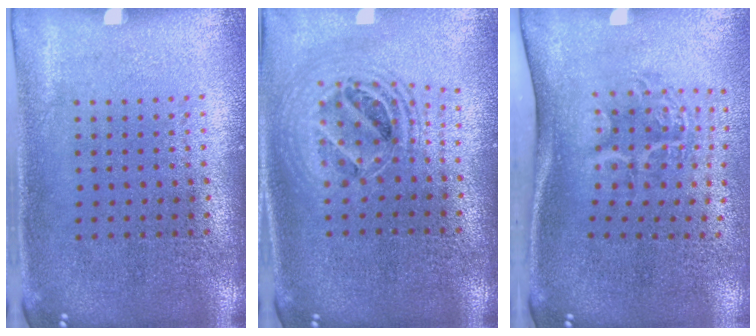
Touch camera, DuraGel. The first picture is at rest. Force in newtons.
{"total": 2.0, "press": 1.7, "slide": 1.2}
{"total": 2.0, "press": 1.3, "slide": 1.5}